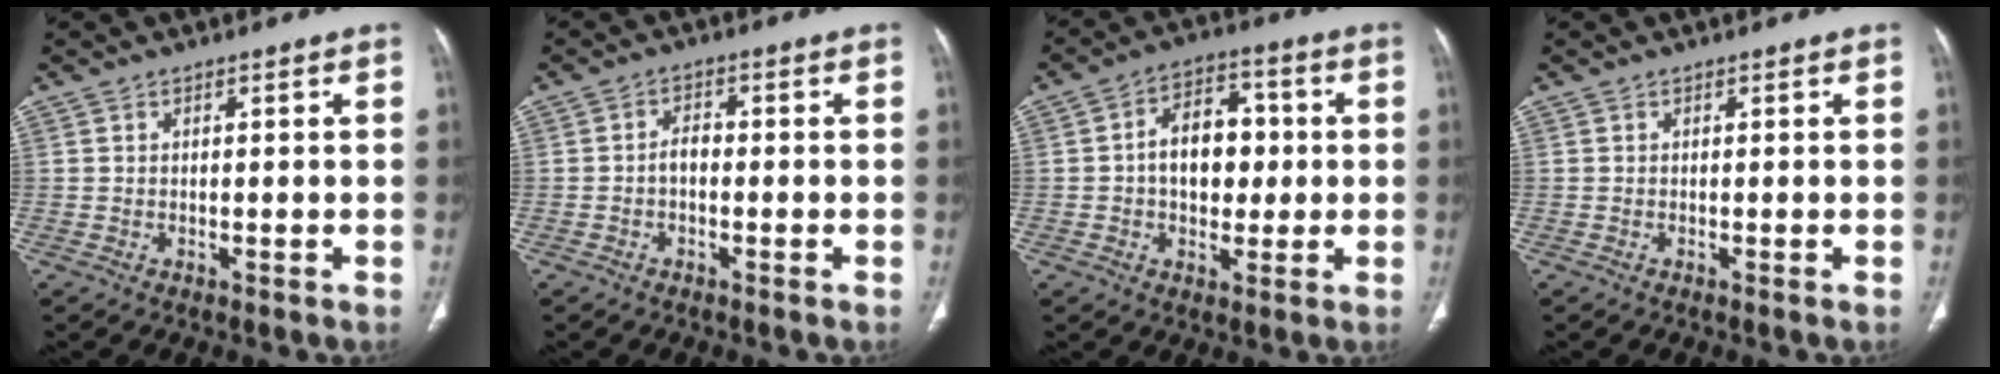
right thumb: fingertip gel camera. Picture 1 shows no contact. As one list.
[{"total": 2.3, "force": [-0.6, 1.5, 1.7], "torque": [-0.025, 0.011, -0.015]}, {"total": 10.8, "force": [0.2, 7.5, 7.8], "torque": [-0.079, 0.020, -0.001]}, {"total": 0.0}]